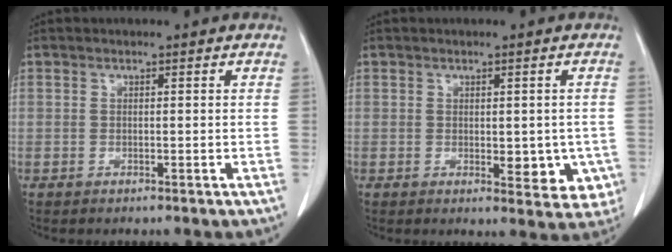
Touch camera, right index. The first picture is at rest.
{"total": 6.5, "force": [-1.2, 3.6, 5.3], "torque": [-0.037, -0.006, -0.008]}